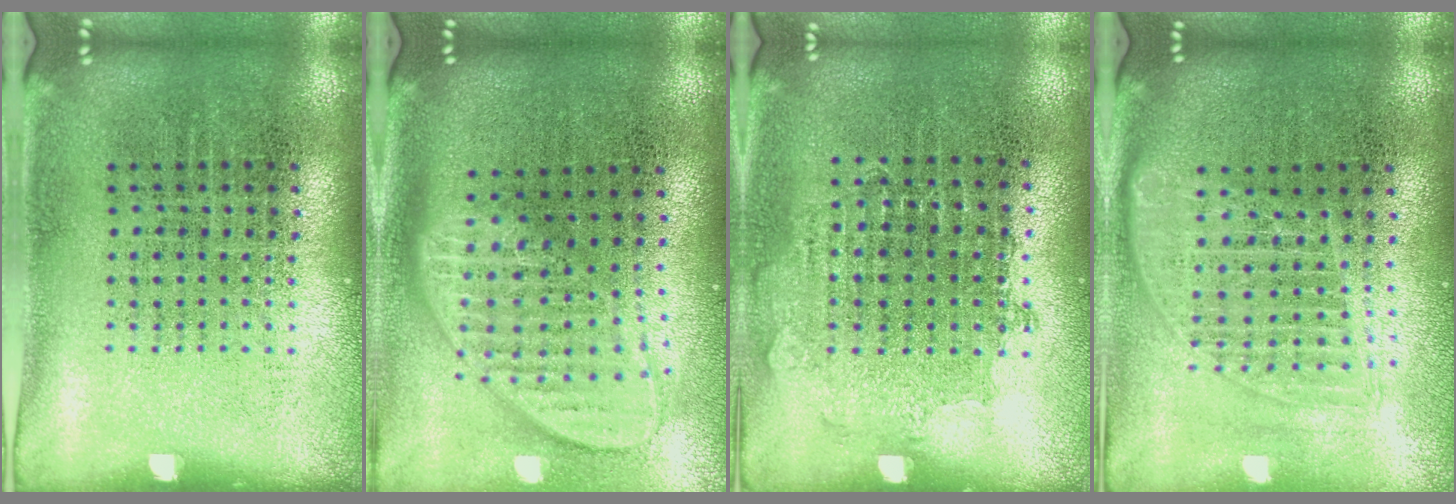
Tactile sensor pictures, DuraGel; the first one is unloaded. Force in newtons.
{"total": 2.1, "press": 1.6, "slide": 1.4}
{"total": 0.8, "press": 0.8, "slide": 0.2}
{"total": 1.6, "press": 1.4, "slide": 0.8}